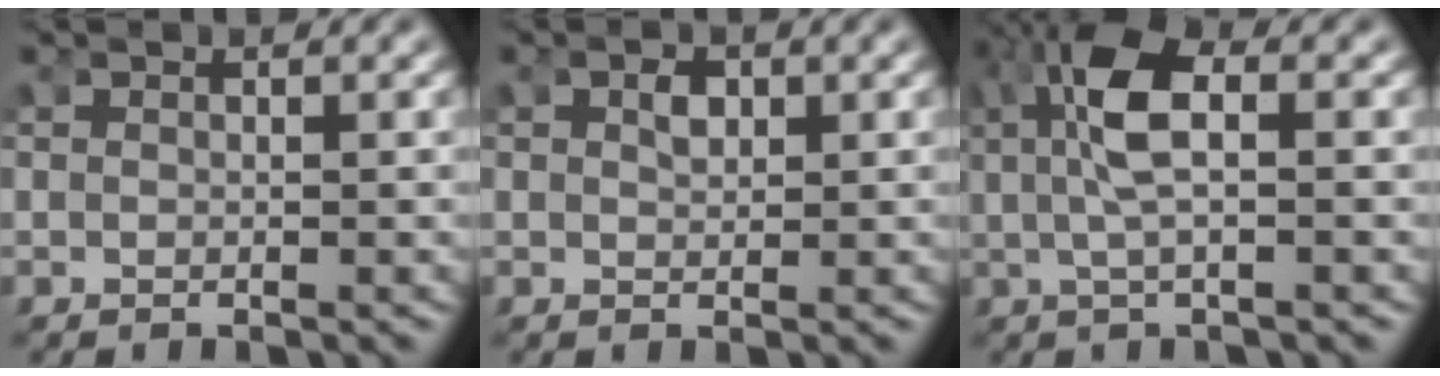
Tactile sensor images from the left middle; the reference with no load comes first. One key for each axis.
{"total": 1.3, "fx": 0.1, "fy": 1.0, "fz": 0.9, "tx": -0.019, "ty": -0.006, "tz": 0.005}
{"total": 6.3, "fx": 0.9, "fy": 2.8, "fz": 5.6, "tx": -0.120, "ty": 0.004, "tz": 0.011}